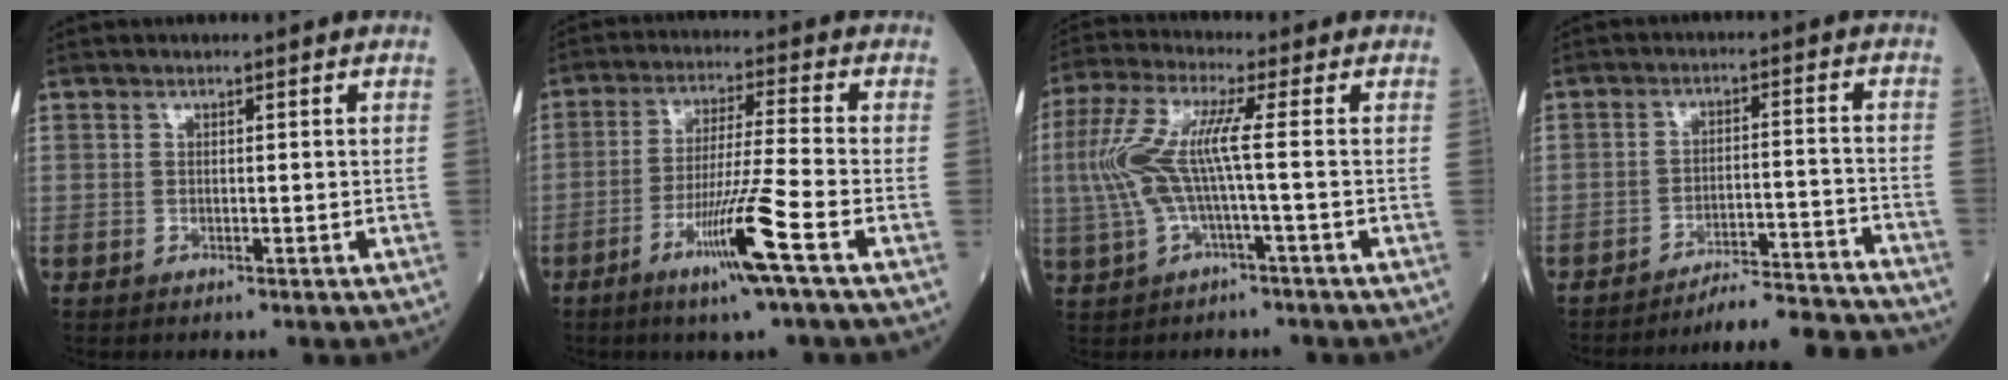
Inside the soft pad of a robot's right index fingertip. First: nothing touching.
{"total": 10.2, "force": [-4.9, -1.7, 8.8], "torque": [-0.166, -0.019, -0.092]}
{"total": 8.4, "force": [-0.3, 0.2, 8.4], "torque": [-0.198, 0.022, -0.009]}
{"total": 13.6, "force": [-13.5, -1.0, 1.6], "torque": [-0.006, 0.013, -0.185]}